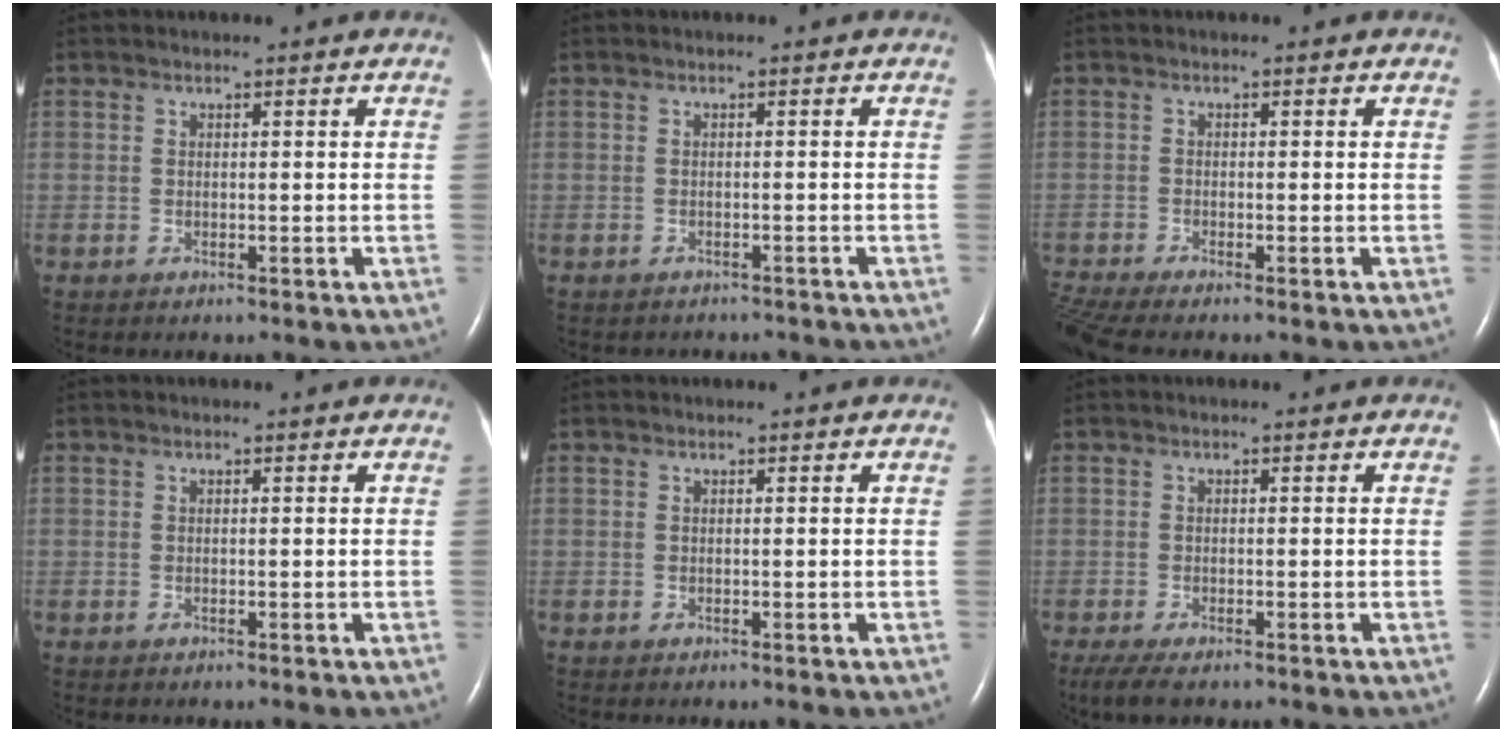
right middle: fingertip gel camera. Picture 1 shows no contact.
{"total": 3.6, "force": [-3.3, 1.3, 0.3], "torque": [-0.003, -0.001, -0.038]}
{"total": 3.7, "force": [-3.4, -0.5, 1.5], "torque": [-0.041, -0.010, -0.068]}
{"total": 0.0}
{"total": 0.0}
{"total": 4.1, "force": [-2.8, 1.1, 2.7], "torque": [-0.055, -0.013, -0.045]}